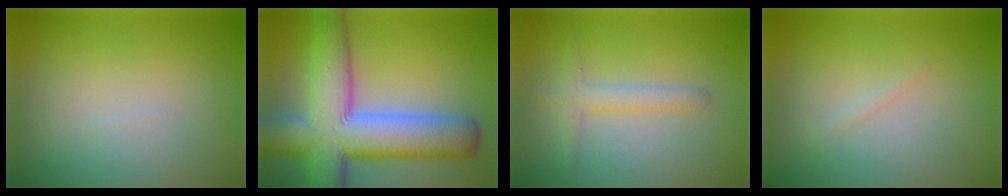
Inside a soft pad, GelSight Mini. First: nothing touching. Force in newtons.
{"total": 13.1, "press": 13.1, "slide": 0.7}
{"total": 2.0, "press": 2.0, "slide": 0.1}
{"total": 0.6, "press": 0.6, "slide": 0.1}